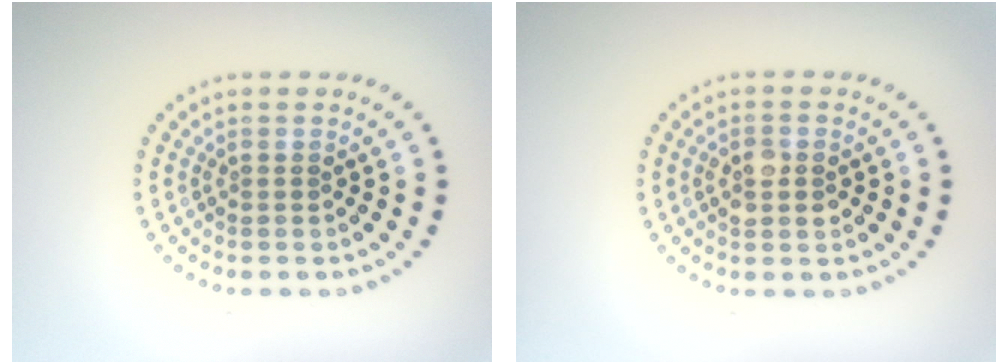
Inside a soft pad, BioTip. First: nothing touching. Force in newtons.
{"total": 2.7, "press": 2.7, "slide": 0.1}